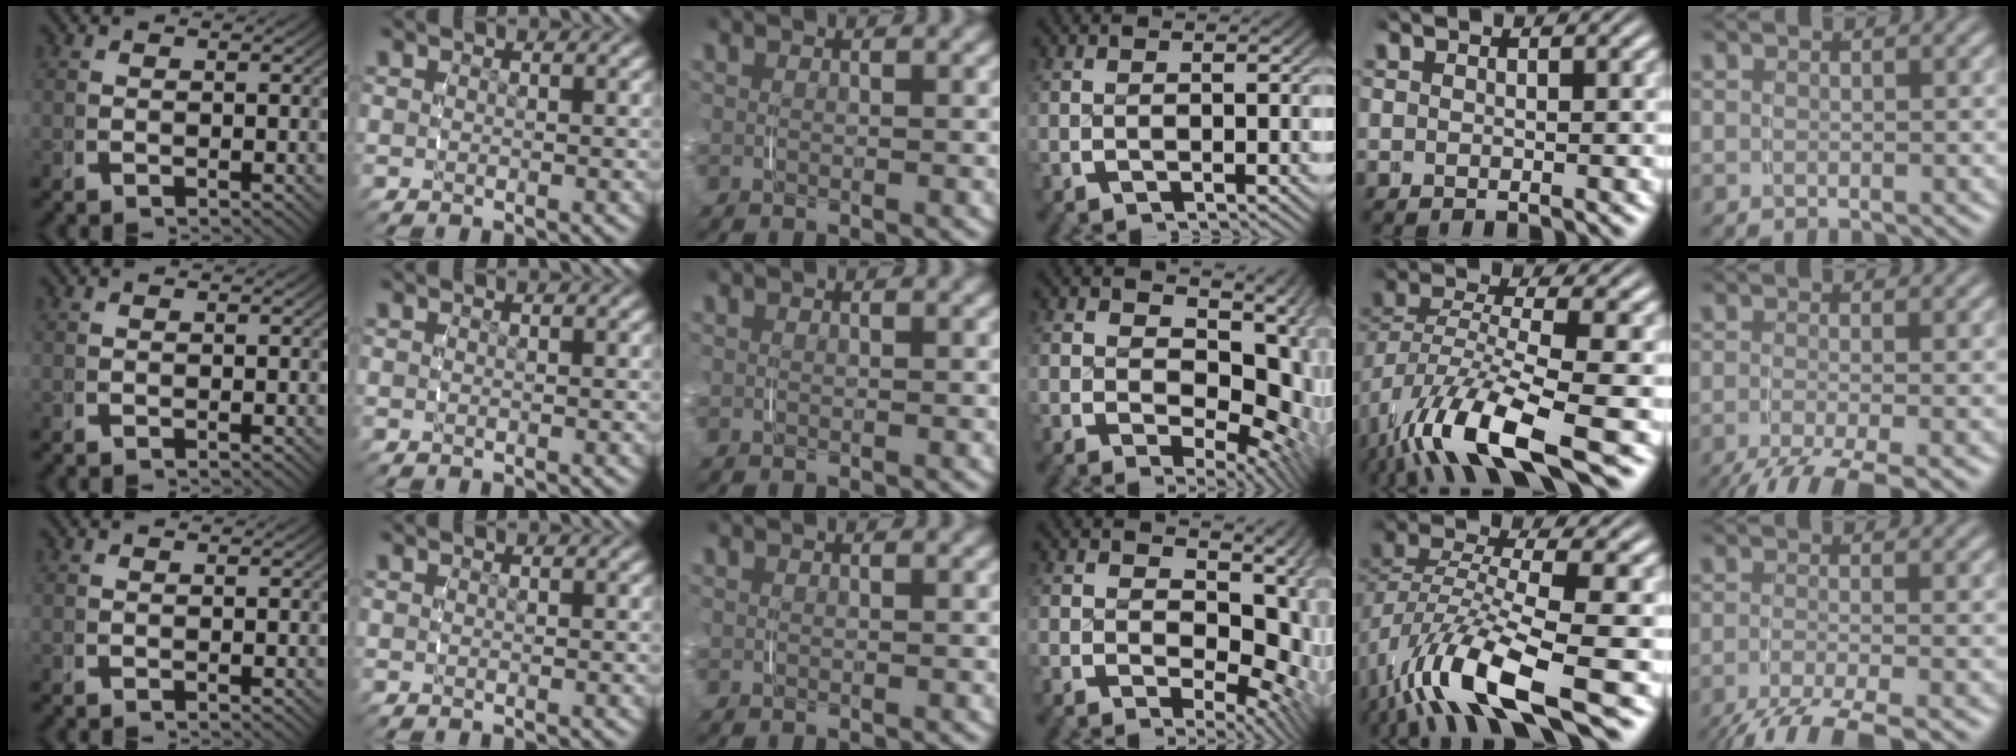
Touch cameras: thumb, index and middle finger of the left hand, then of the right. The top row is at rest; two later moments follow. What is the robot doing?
{"motion": "grasp_and_lifting", "object": "plastic wrap"}